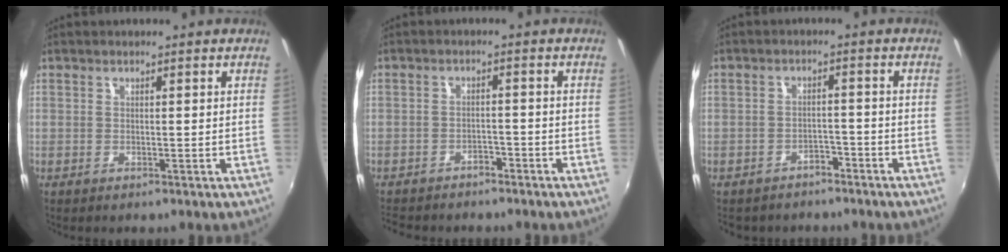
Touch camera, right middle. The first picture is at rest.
{"total": 6.4, "force": [-5.6, 2.6, 1.7], "torque": [-0.050, -0.005, -0.085]}
{"total": 5.1, "force": [-4.0, 2.8, 1.3], "torque": [-0.034, 0.004, -0.055]}